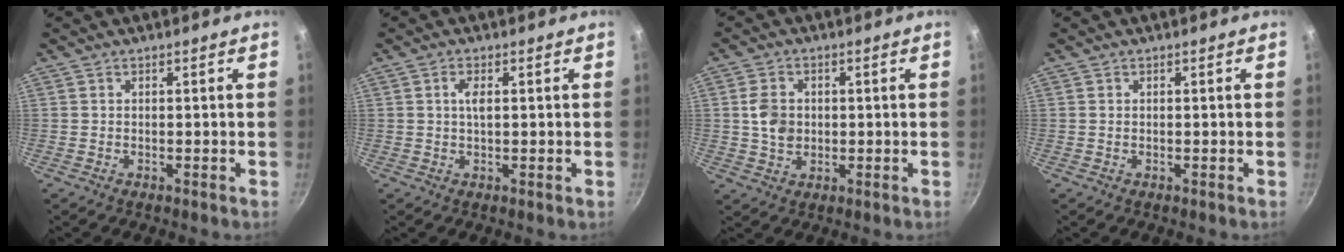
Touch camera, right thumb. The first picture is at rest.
{"total": 2.4, "force": [0.5, 0.9, 2.1], "torque": [-0.041, 0.002, 0.009]}
{"total": 5.7, "force": [0.3, 4.4, 3.7], "torque": [-0.059, 0.004, 0.004]}
{"total": 0.0}